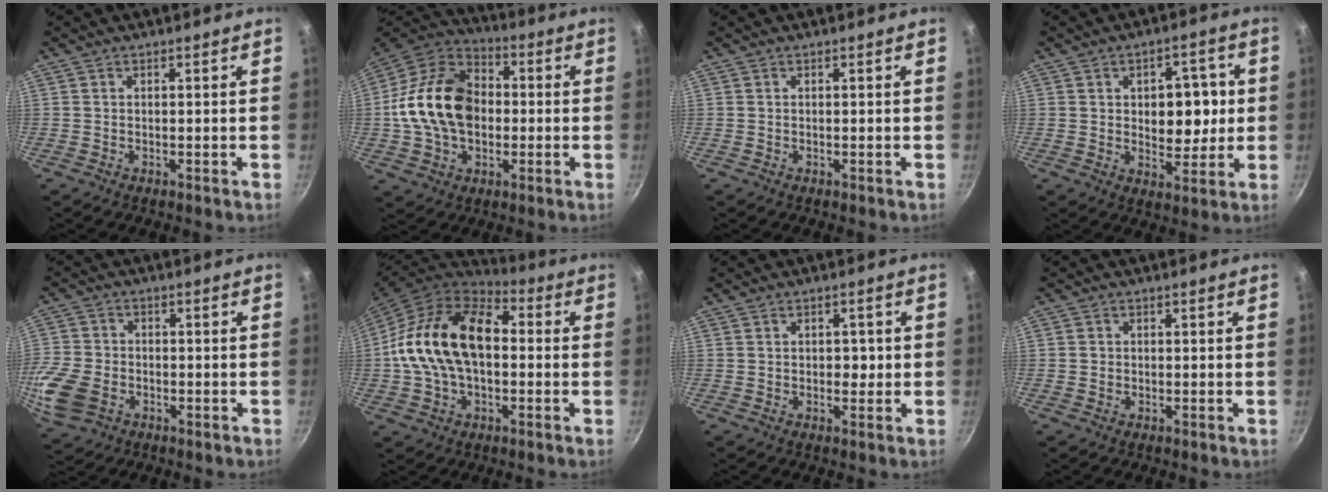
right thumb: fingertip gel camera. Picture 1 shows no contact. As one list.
[{"total": 19.2, "force": [-0.4, 13.9, 13.2], "torque": [-0.208, 0.033, -0.017]}, {"total": 0.0}, {"total": 10.6, "force": [1.0, 6.8, 8.0], "torque": [-0.062, -0.003, 0.017]}, {"total": 13.7, "force": [-4.3, 10.4, 7.9], "torque": [-0.189, 0.019, -0.083]}, {"total": 19.8, "force": [0.4, 12.8, 15.1], "torque": [-0.255, 0.037, -0.006]}, {"total": 2.6, "force": [0.1, 1.9, 1.7], "torque": [-0.012, 0.003, 0.000]}, {"total": 1.2, "force": [0.0, 1.2, 0.3], "torque": [0.000, 0.004, -0.002]}]